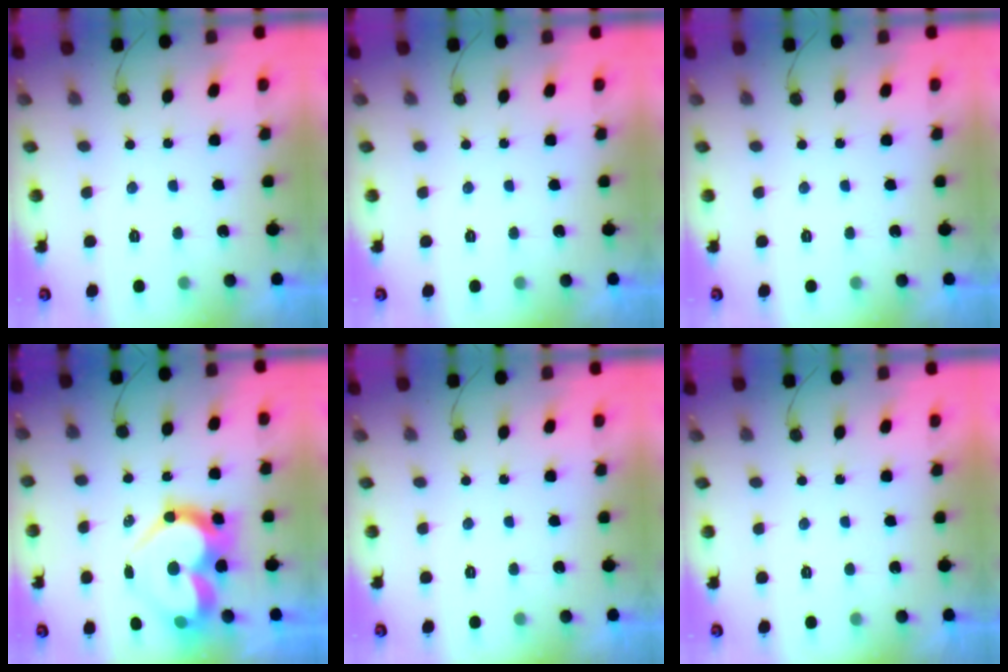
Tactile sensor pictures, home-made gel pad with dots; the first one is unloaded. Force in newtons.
{"total": 0.0}
{"total": 0.0}
{"total": 20.6, "press": 20.5, "slide": 1.6}
{"total": 0.0}
{"total": 1.7, "press": 1.7, "slide": 0.0}